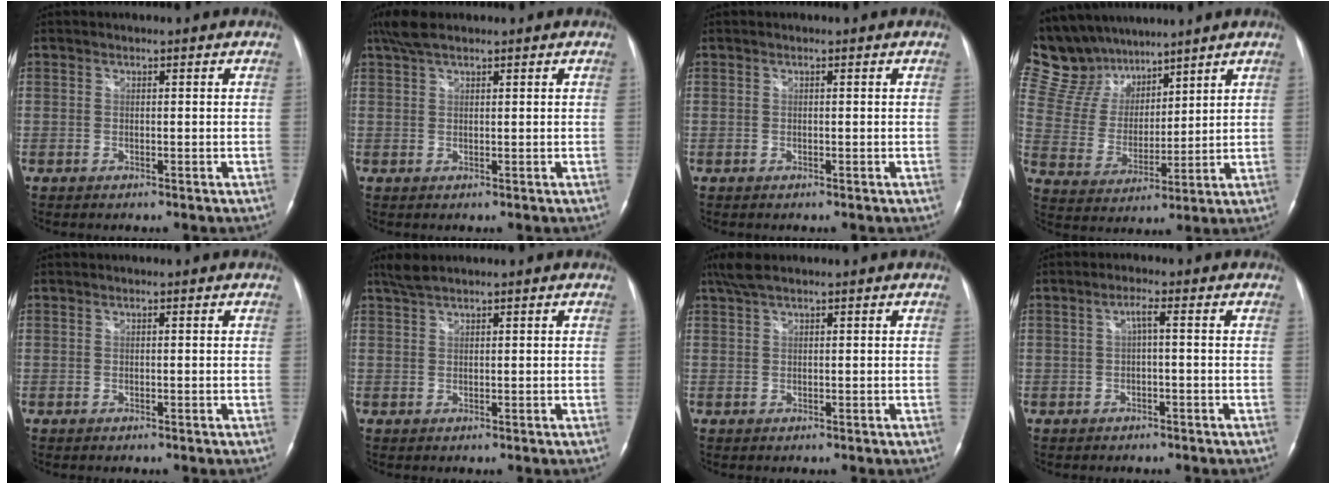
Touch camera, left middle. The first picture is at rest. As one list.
[{"total": 3.9, "force": [3.0, 0.9, 2.3], "torque": [-0.055, 0.019, 0.061]}, {"total": 0.0}, {"total": 13.3, "force": [11.5, 6.0, 2.6], "torque": [-0.065, 0.024, 0.230]}, {"total": 0.0}, {"total": 2.1, "force": [1.9, -0.1, 1.0], "torque": [-0.029, 0.012, 0.042]}, {"total": 3.1, "force": [2.3, 0.3, 2.0], "torque": [-0.051, 0.020, 0.049]}, {"total": 2.0, "force": [0.1, -0.1, 2.0], "torque": [-0.039, 0.006, 0.002]}]